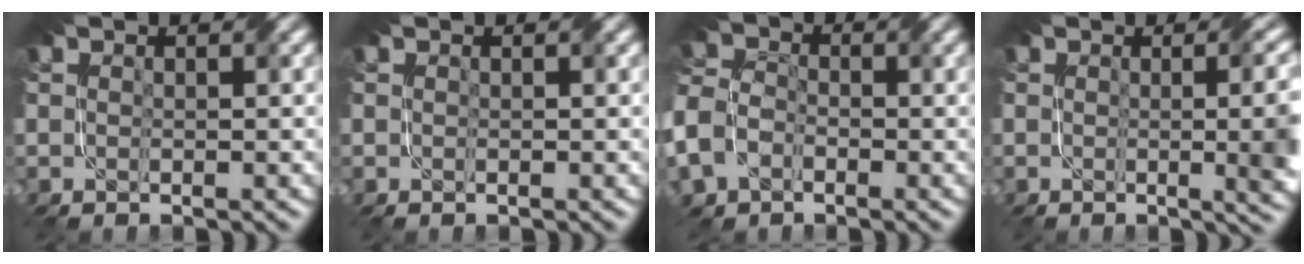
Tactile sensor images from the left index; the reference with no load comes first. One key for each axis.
{"total": 0.0}
{"total": 7.6, "fx": -3.0, "fy": 5.6, "fz": 4.2, "tx": -0.097, "ty": -0.012, "tz": -0.065}
{"total": 9.8, "fx": -0.2, "fy": 4.2, "fz": 8.8, "tx": -0.055, "ty": 0.003, "tz": -0.004}